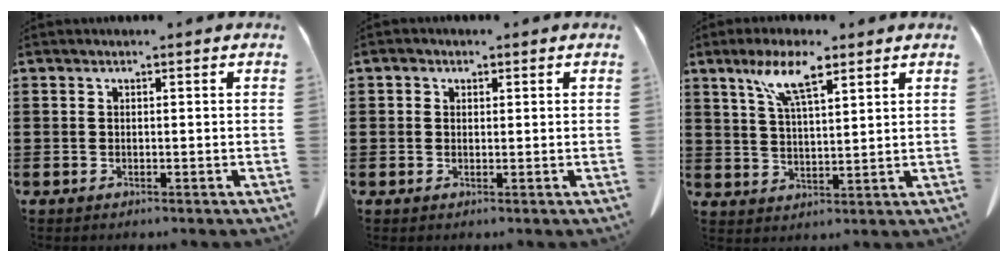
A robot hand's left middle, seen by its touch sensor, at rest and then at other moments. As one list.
[{"total": 1.2, "force": [0.6, 0.9, 0.5], "torque": [-0.004, 0.002, 0.009]}, {"total": 8.3, "force": [5.2, 2.0, 6.2], "torque": [-0.134, 0.003, 0.090]}]